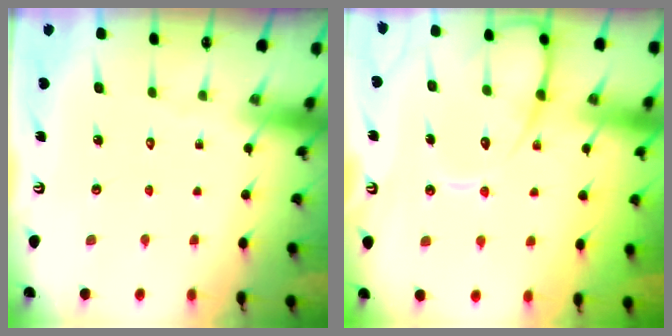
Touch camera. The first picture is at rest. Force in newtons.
{"total": 12.3, "press": 12.2, "slide": 1.5}